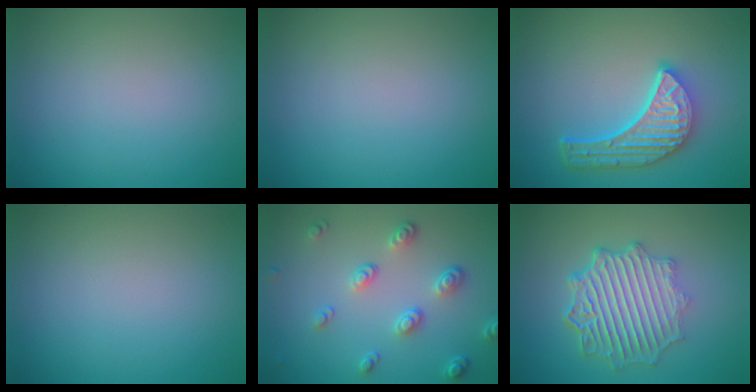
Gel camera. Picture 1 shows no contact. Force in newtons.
{"total": 0.0}
{"total": 5.8, "press": 4.5, "slide": 3.7}
{"total": 0.0}
{"total": 3.6, "press": 2.8, "slide": 2.3}
{"total": 6.9, "press": 5.3, "slide": 4.4}